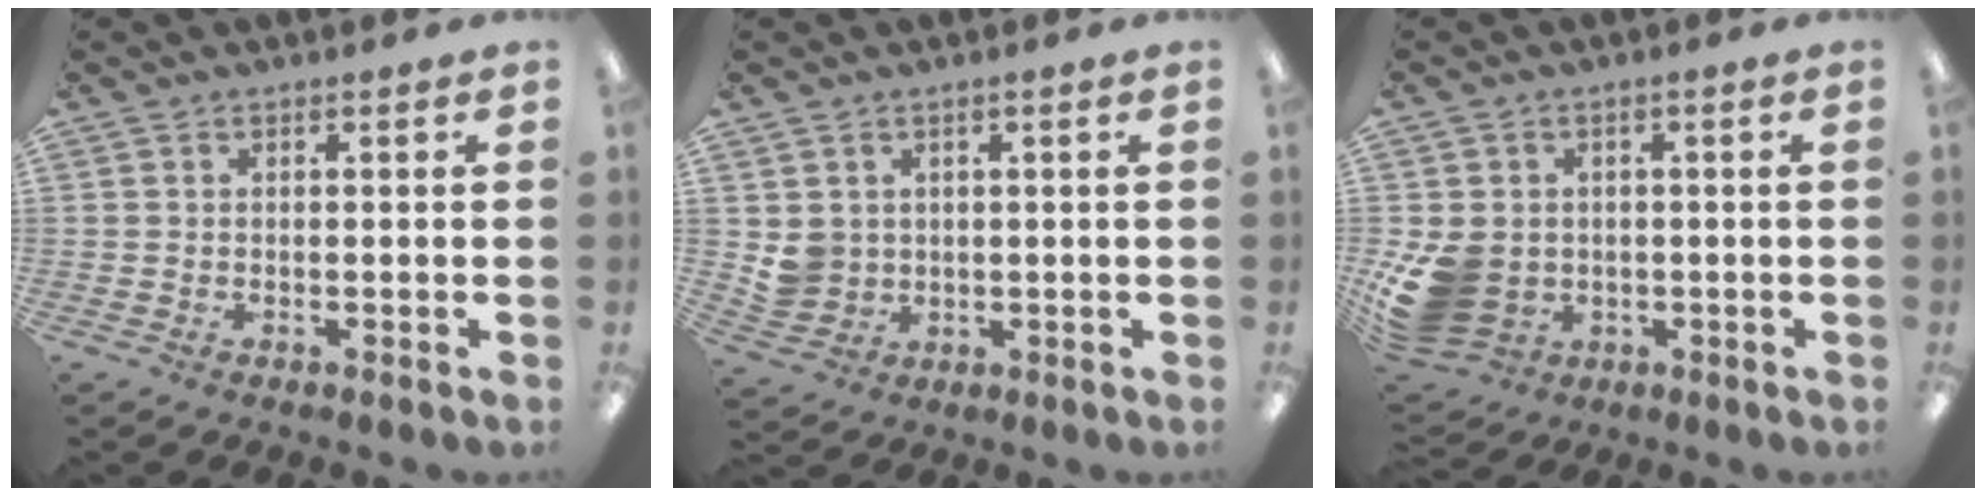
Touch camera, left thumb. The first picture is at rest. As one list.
[{"total": 4.2, "force": [1.5, 3.9, 0.5], "torque": [-0.015, 0.001, 0.031]}, {"total": 9.7, "force": [-1.4, 8.2, 4.9], "torque": [-0.117, 0.013, -0.018]}]